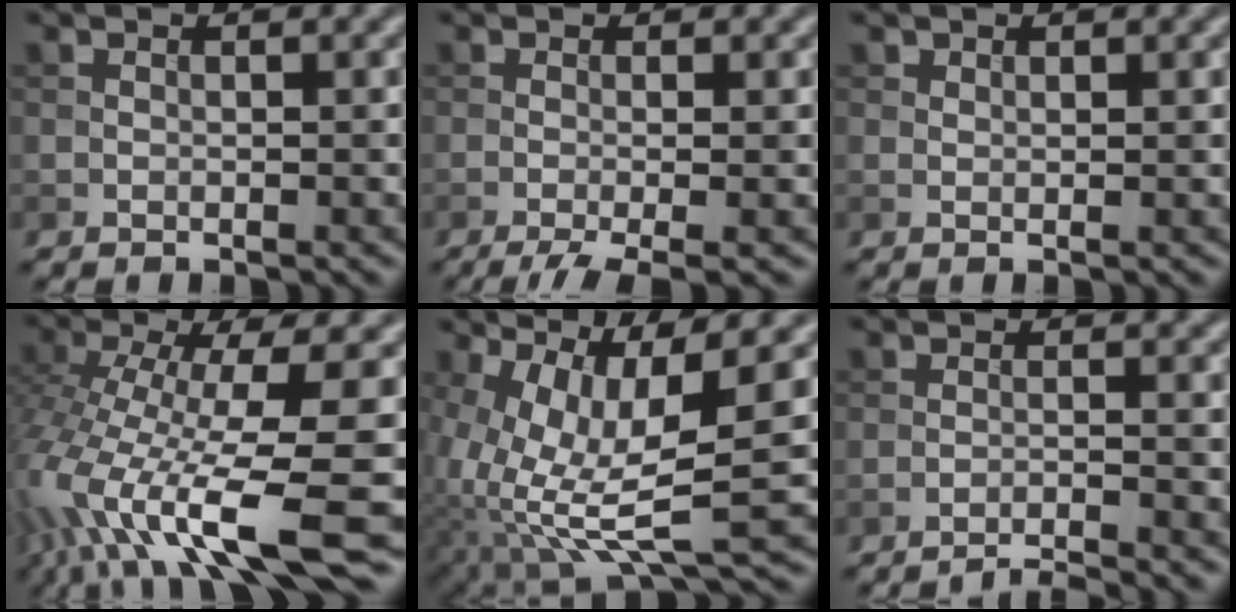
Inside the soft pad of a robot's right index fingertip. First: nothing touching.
{"total": 3.7, "force": [-1.8, 0.8, 3.1], "torque": [-0.048, -0.006, -0.038]}
{"total": 0.8, "force": [0.7, 0.4, 0.2], "torque": [-0.003, -0.002, 0.012]}
{"total": 13.6, "force": [-5.1, 3.9, 11.9], "torque": [-0.241, -0.021, -0.079]}
{"total": 10.3, "force": [-0.2, 4.1, 9.5], "torque": [-0.202, -0.025, 0.007]}
{"total": 2.7, "force": [-2.3, 0.2, 1.4], "torque": [-0.013, 0.003, -0.049]}